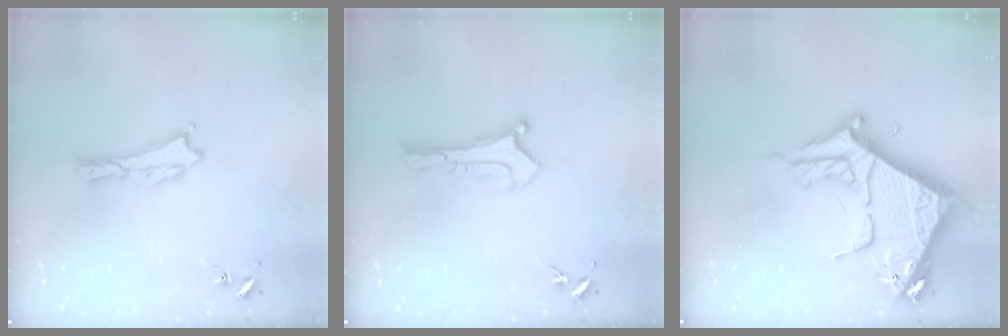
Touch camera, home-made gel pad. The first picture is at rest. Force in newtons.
{"total": 0.0}
{"total": 9.3, "press": 9.3, "slide": 1.0}